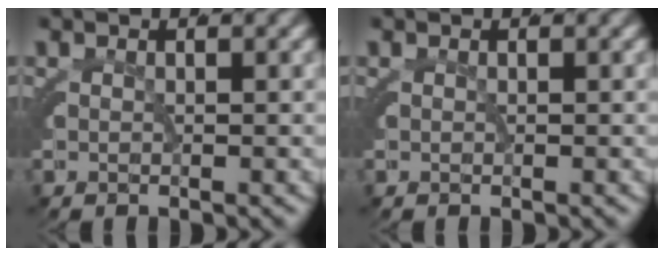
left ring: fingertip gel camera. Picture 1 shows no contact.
{"total": 0.0}